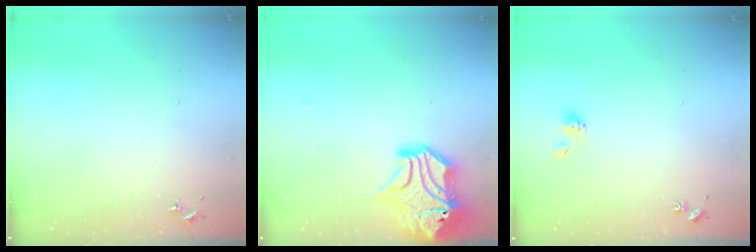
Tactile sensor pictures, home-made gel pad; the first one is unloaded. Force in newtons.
{"total": 16.6, "press": 16.5, "slide": 2.1}
{"total": 5.3, "press": 4.7, "slide": 2.3}